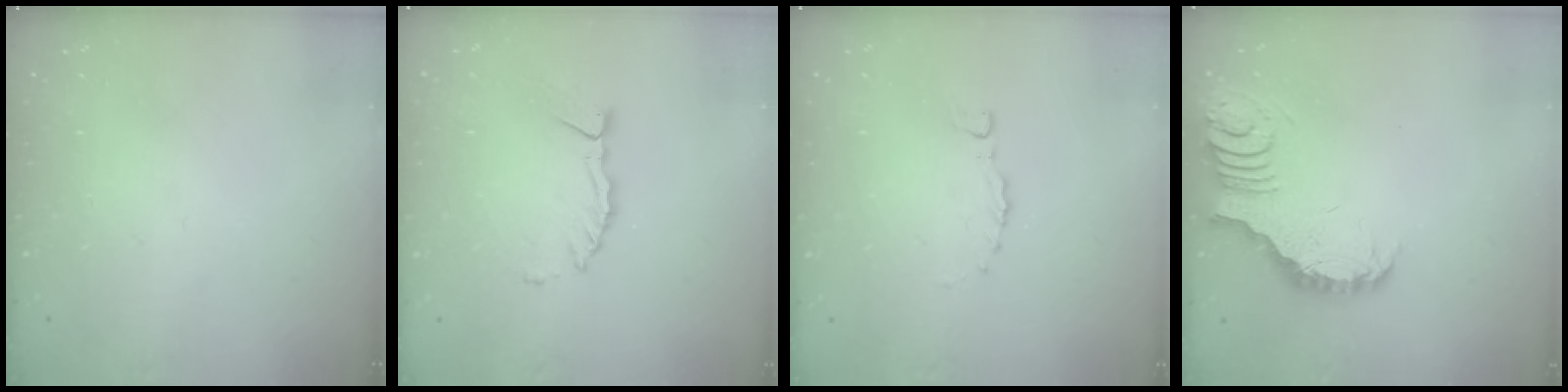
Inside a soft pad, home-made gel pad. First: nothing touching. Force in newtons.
{"total": 3.8, "press": 3.8, "slide": 0.3}
{"total": 0.0}
{"total": 3.6, "press": 3.5, "slide": 0.5}